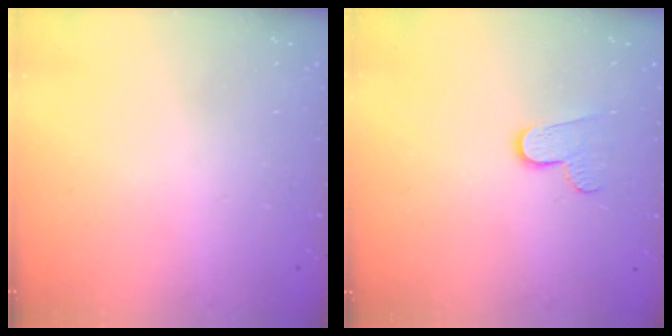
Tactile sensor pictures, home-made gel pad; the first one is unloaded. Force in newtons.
{"total": 6.9, "press": 6.9, "slide": 0.2}